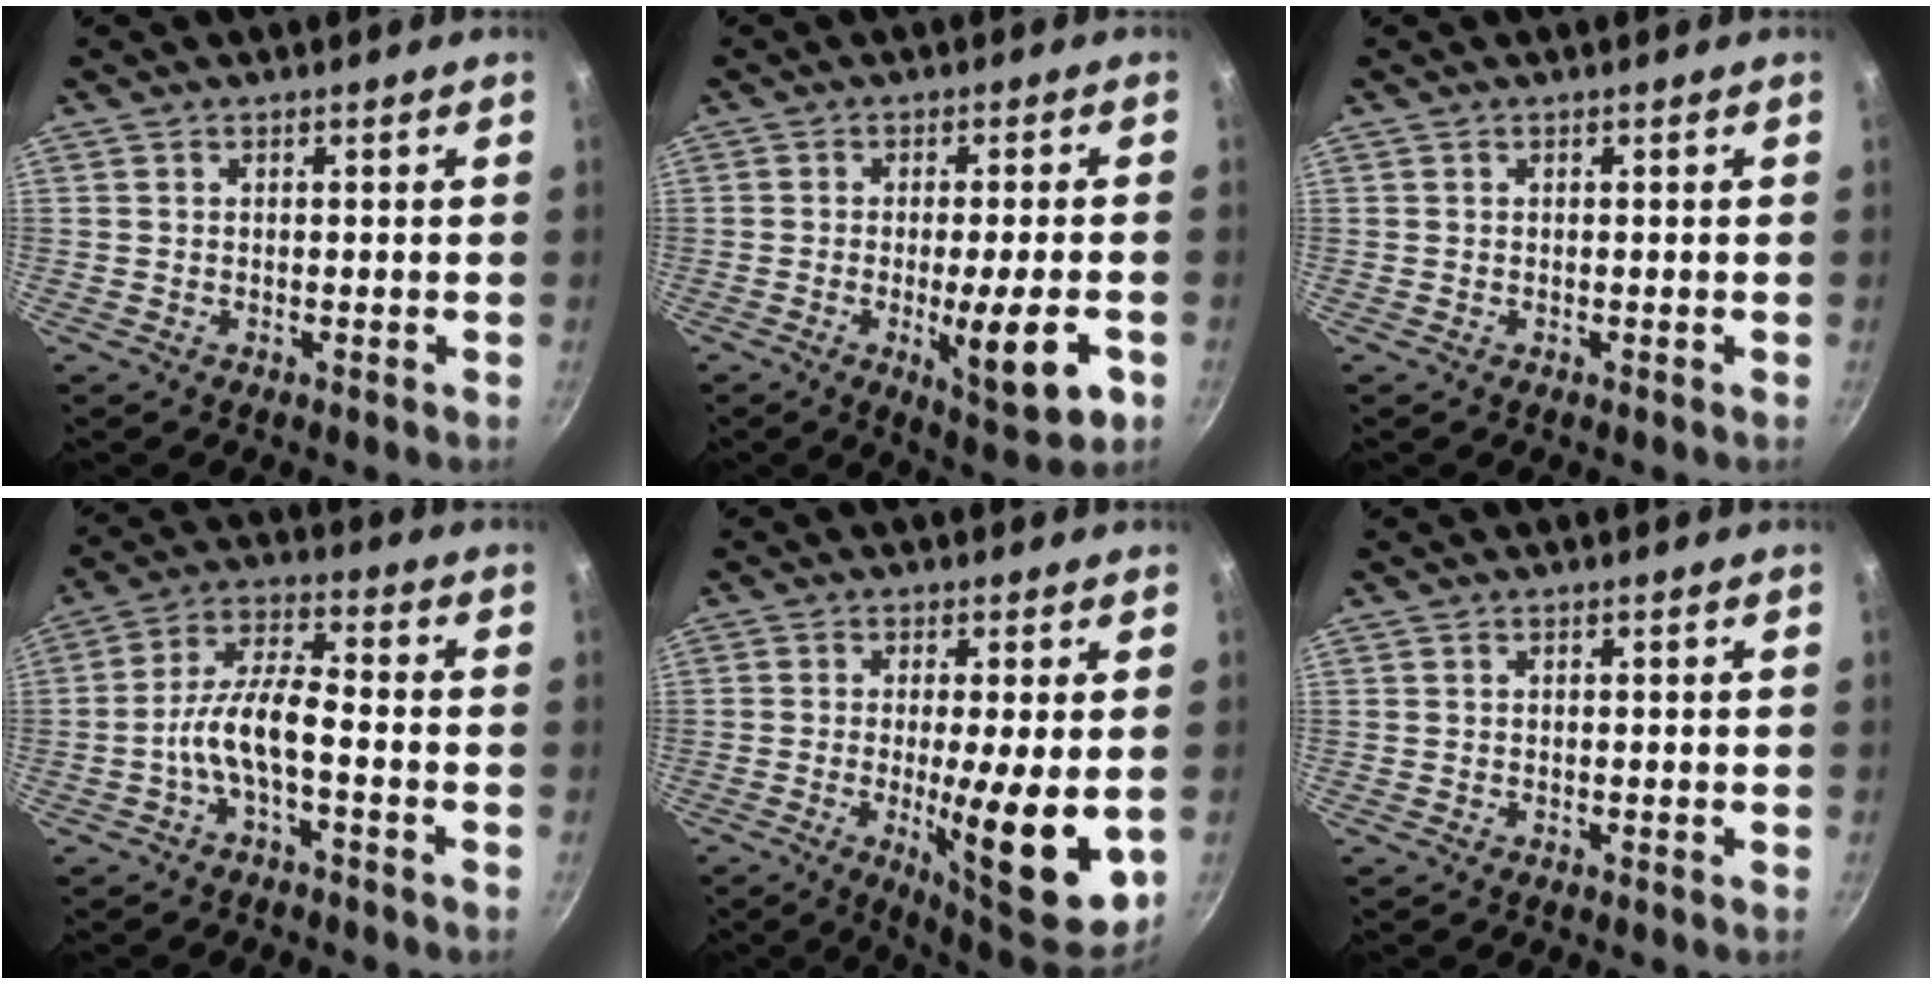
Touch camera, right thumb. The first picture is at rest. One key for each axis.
{"total": 11.6, "fx": -3.5, "fy": 2.5, "fz": 10.8, "tx": -0.146, "ty": -0.005, "tz": -0.043}
{"total": 0.0}
{"total": 8.3, "fx": -3.0, "fy": 2.7, "fz": 7.2, "tx": -0.148, "ty": 0.039, "tz": -0.064}
{"total": 14.8, "fx": -1.9, "fy": 3.1, "fz": 14.3, "tx": -0.201, "ty": -0.013, "tz": -0.021}
{"total": 0.0}